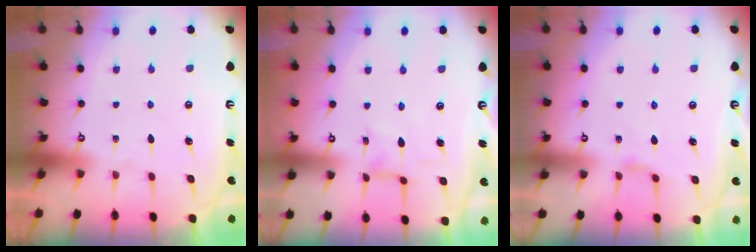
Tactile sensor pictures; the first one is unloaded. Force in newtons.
{"total": 1.2, "press": 1.2, "slide": 0.2}
{"total": 2.6, "press": 2.6, "slide": 0.6}